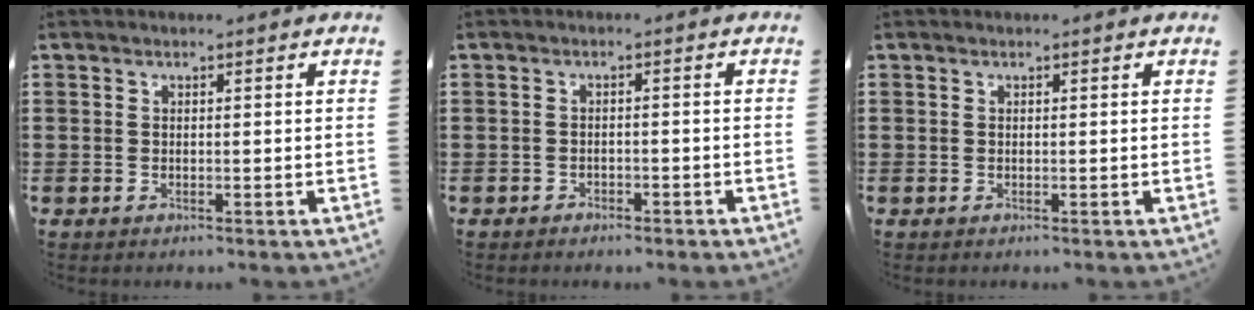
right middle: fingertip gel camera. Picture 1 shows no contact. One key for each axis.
{"total": 1.2, "fx": -1.2, "fy": 0.4, "fz": 0.1, "tx": -0.008, "ty": 0.000, "tz": -0.025}
{"total": 0.0}